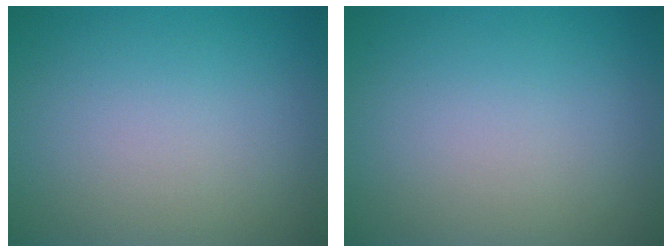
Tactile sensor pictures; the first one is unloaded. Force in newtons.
{"total": 0.0}